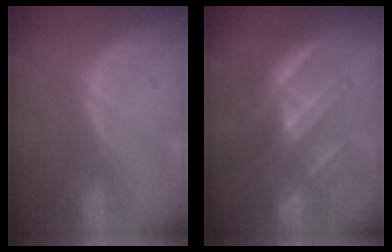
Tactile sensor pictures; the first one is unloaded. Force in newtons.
{"total": 7.1, "press": 6.8, "slide": 1.9}